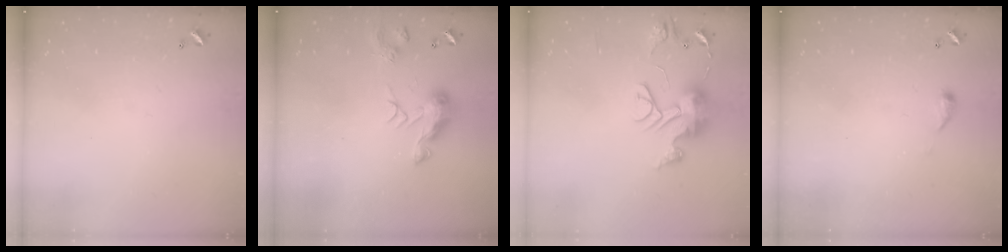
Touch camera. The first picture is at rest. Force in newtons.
{"total": 7.8, "press": 7.7, "slide": 0.7}
{"total": 12.0, "press": 11.9, "slide": 1.2}
{"total": 3.5, "press": 3.4, "slide": 0.6}